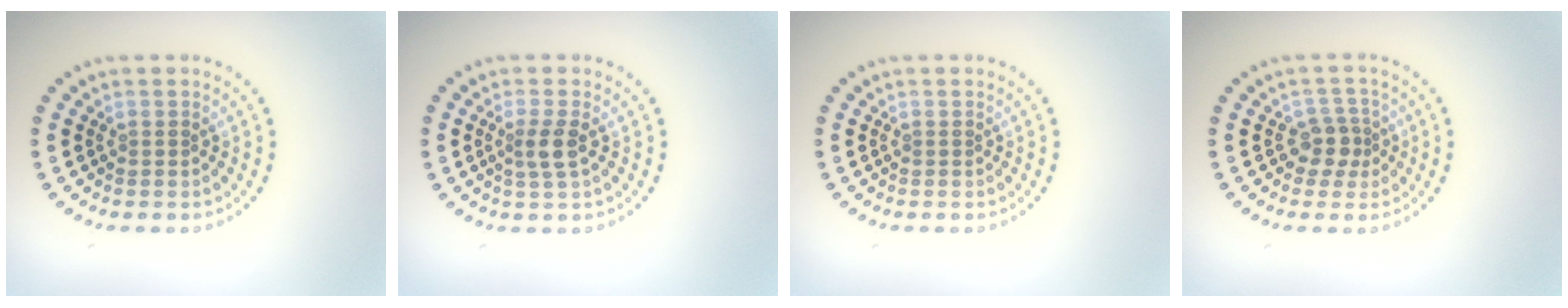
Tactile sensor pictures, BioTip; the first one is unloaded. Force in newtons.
{"total": 1.9, "press": 1.6, "slide": 1.0}
{"total": 0.0}
{"total": 2.2, "press": 1.8, "slide": 1.2}